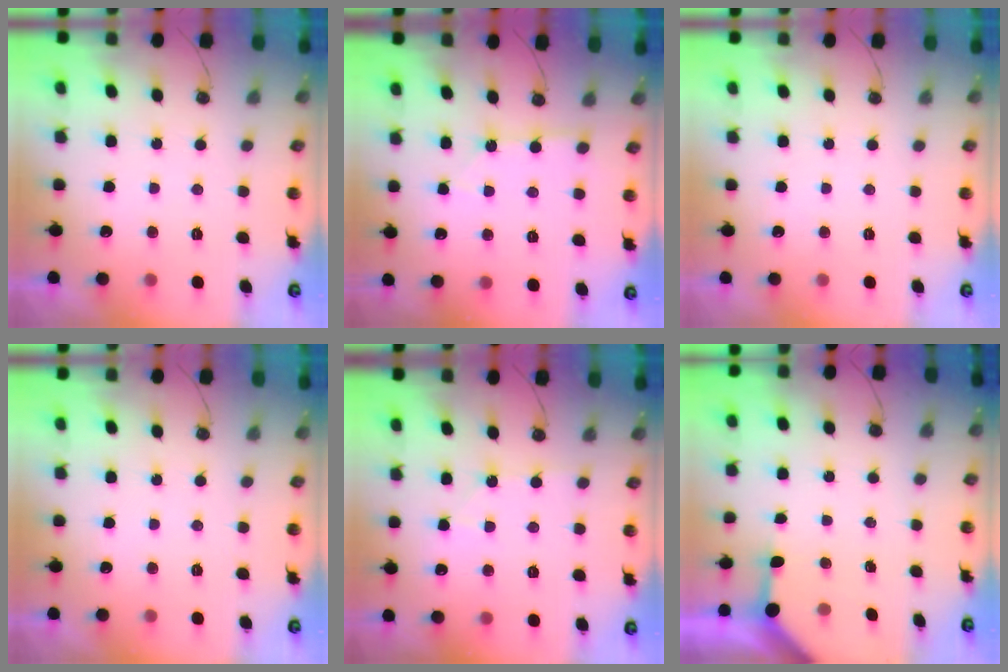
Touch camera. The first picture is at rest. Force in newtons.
{"total": 2.4, "press": 2.4, "slide": 0.3}
{"total": 0.0}
{"total": 0.0}
{"total": 3.9, "press": 3.8, "slide": 0.6}
{"total": 3.4, "press": 3.4, "slide": 0.3}